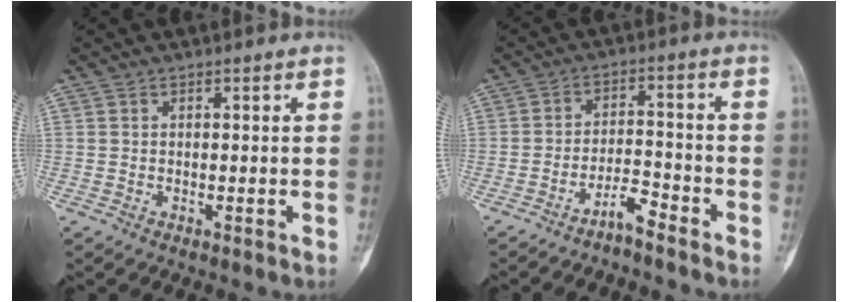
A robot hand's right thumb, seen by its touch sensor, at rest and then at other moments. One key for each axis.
{"total": 4.2, "fx": -3.6, "fy": 0.5, "fz": 2.1, "tx": -0.034, "ty": 0.033, "tz": -0.068}